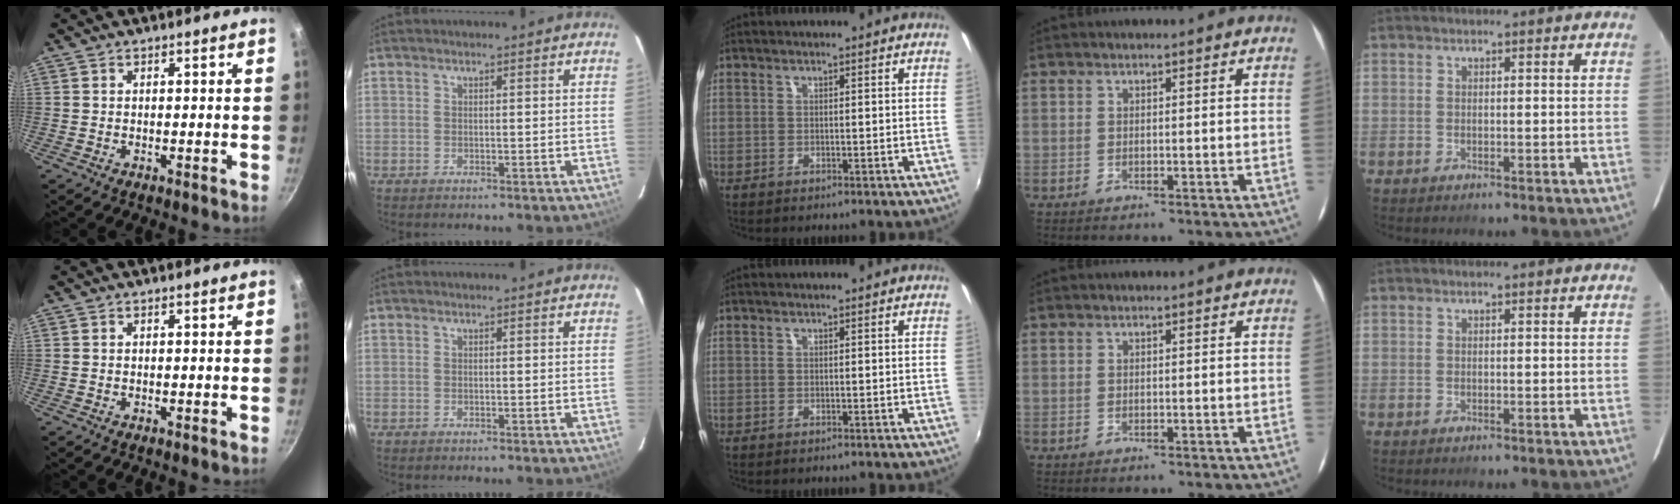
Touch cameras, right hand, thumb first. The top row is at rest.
{}